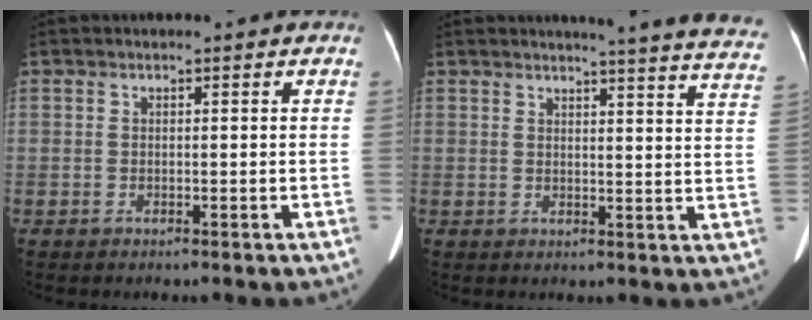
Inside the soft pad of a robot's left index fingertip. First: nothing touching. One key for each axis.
{"total": 18.8, "fx": 17.9, "fy": 0.2, "fz": 5.9, "tx": -0.066, "ty": -0.093, "tz": 0.181}